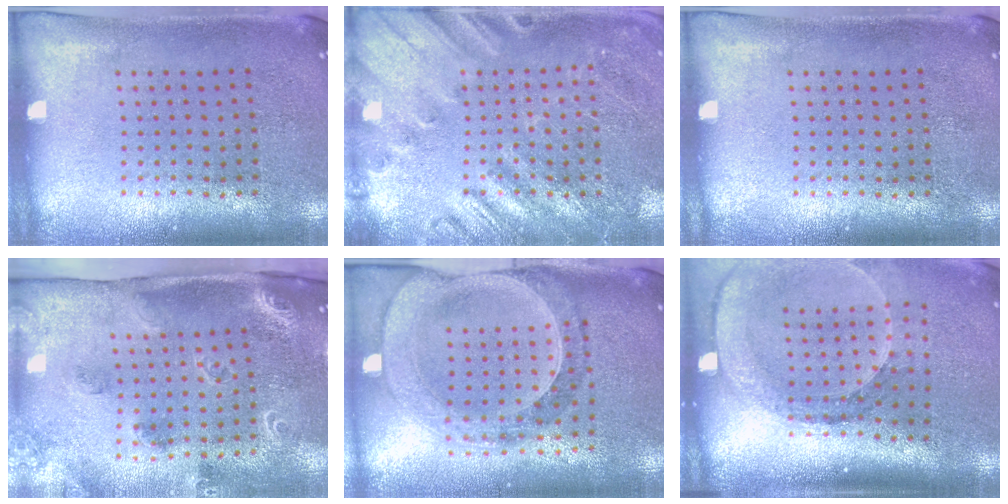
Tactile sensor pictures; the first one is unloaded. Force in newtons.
{"total": 2.3, "press": 2.2, "slide": 0.6}
{"total": 0.0}
{"total": 1.8, "press": 1.7, "slide": 0.5}
{"total": 1.5, "press": 1.4, "slide": 0.4}
{"total": 2.8, "press": 2.1, "slide": 1.9}